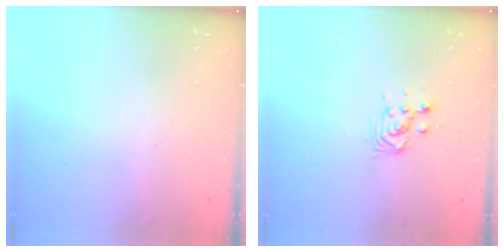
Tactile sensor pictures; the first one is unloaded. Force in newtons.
{"total": 3.9, "press": 3.8, "slide": 0.6}